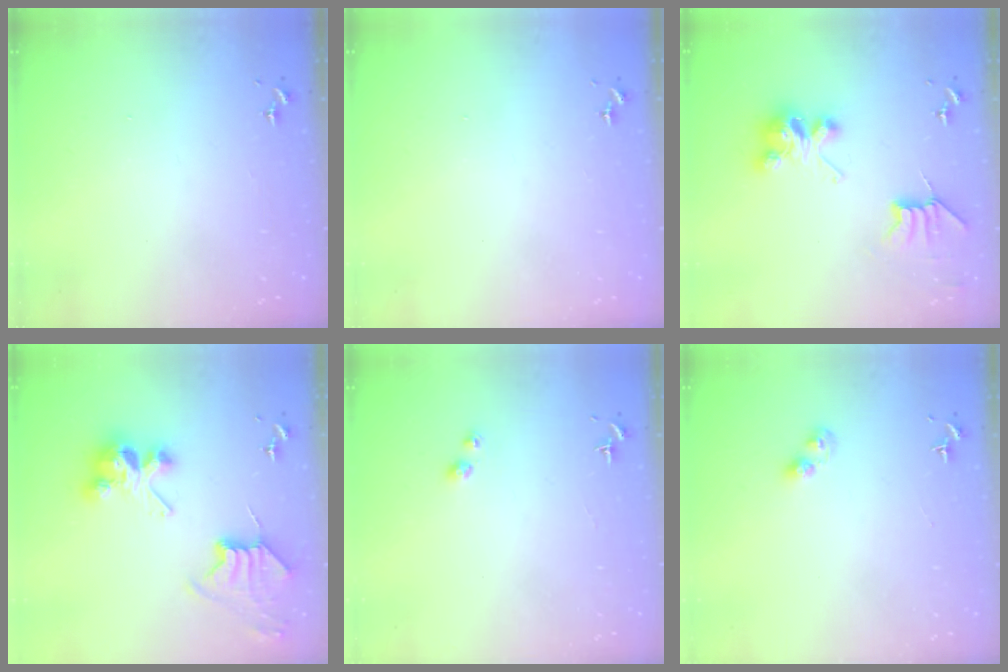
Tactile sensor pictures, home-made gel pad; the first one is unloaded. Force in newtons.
{"total": 0.0}
{"total": 8.3, "press": 8.3, "slide": 0.1}
{"total": 10.8, "press": 10.7, "slide": 1.2}
{"total": 3.0, "press": 3.0, "slide": 0.5}
{"total": 3.3, "press": 3.3, "slide": 0.4}